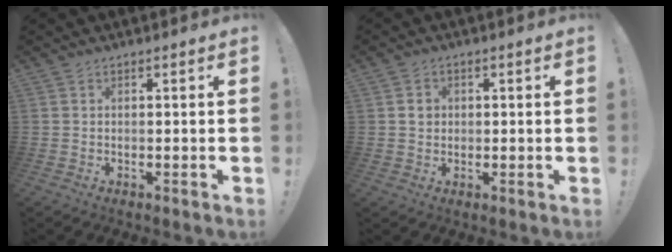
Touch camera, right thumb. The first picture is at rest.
{"total": 3.0, "force": [0.3, 2.8, 1.0], "torque": [0.001, -0.002, 0.001]}